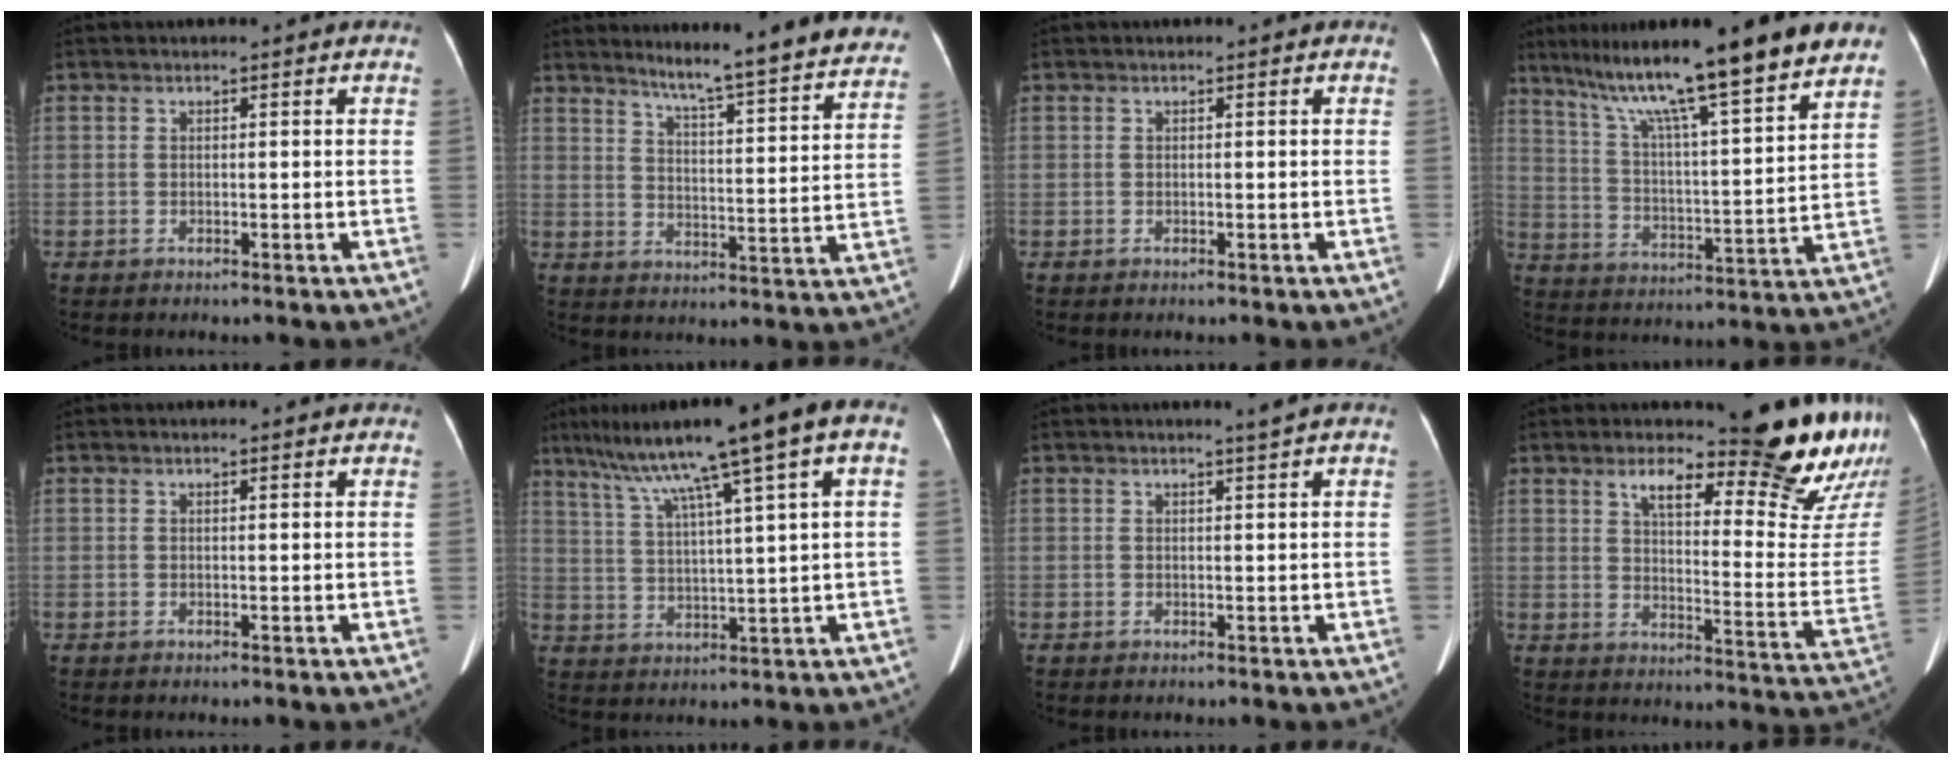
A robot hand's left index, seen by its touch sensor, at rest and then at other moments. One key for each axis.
{"total": 21.1, "fx": 19.2, "fy": 0.7, "fz": 8.7, "tx": -0.110, "ty": -0.059, "tz": 0.236}
{"total": 0.0}
{"total": 20.1, "fx": 15.2, "fy": 0.7, "fz": 13.1, "tx": -0.211, "ty": 0.022, "tz": 0.240}
{"total": 1.1, "fx": 1.0, "fy": 0.0, "fz": 0.2, "tx": -0.010, "ty": 0.004, "tz": 0.012}
{"total": 14.8, "fx": 8.1, "fy": -0.5, "fz": 12.3, "tx": -0.192, "ty": 0.041, "tz": 0.127}
{"total": 1.0, "fx": 0.8, "fy": -0.5, "fz": 0.4, "tx": -0.018, "ty": -0.012, "tz": 0.018}
{"total": 20.5, "fx": 17.1, "fy": 2.1, "fz": 11.1, "tx": -0.139, "ty": -0.088, "tz": 0.209}